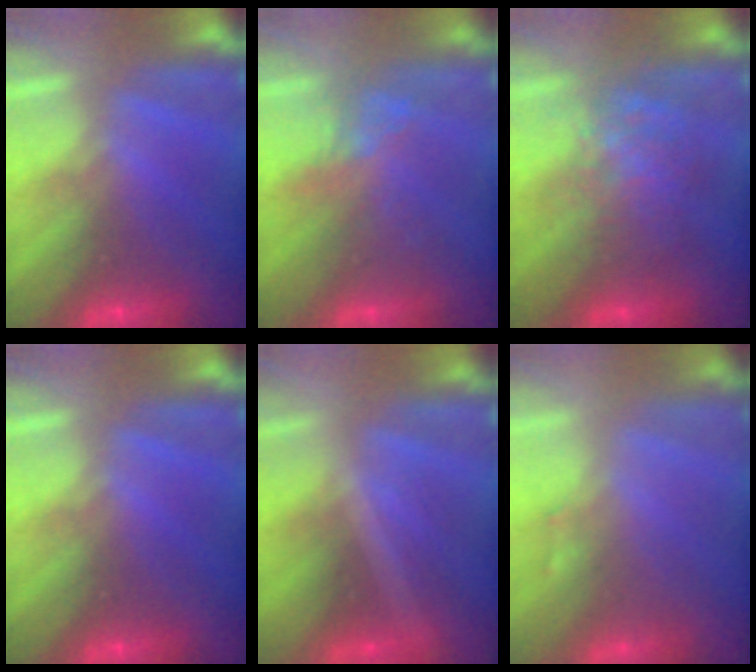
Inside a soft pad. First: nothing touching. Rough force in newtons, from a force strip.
{"total": 2.5}
{"total": 2.2}
{"total": 0.0}
{"total": 1.7}
{"total": 1.5}